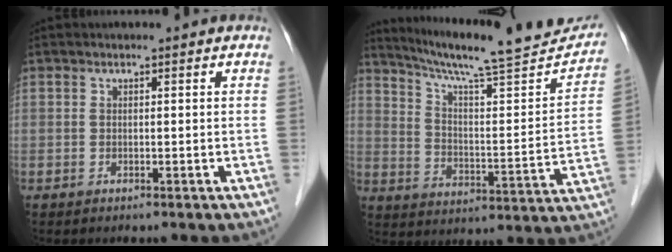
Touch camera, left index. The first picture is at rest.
{"total": 22.9, "force": [20.8, 1.4, 9.3], "torque": [-0.142, -0.041, 0.288]}